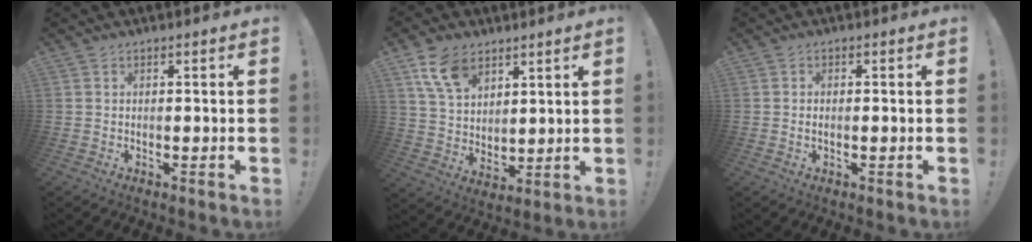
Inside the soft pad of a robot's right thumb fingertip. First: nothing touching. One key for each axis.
{"total": 12.4, "fx": 7.5, "fy": 7.7, "fz": 6.3, "tx": -0.112, "ty": -0.029, "tz": 0.146}
{"total": 0.7, "fx": 0.1, "fy": 0.3, "fz": 0.7, "tx": -0.013, "ty": 0.003, "tz": 0.001}